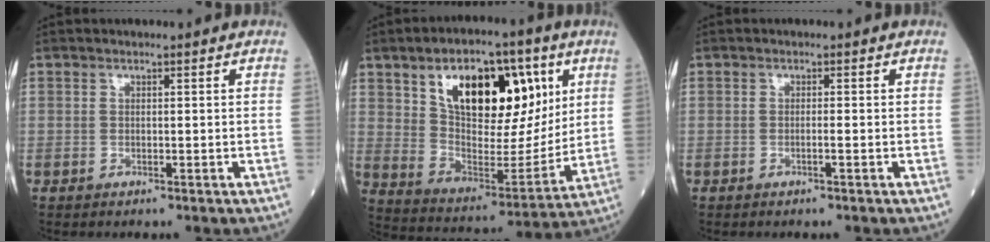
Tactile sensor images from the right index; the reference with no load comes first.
{"total": 20.6, "force": [8.1, 9.4, 16.4], "torque": [-0.268, 0.015, 0.138]}
{"total": 1.0, "force": [-0.5, -0.2, 0.9], "torque": [-0.016, 0.001, -0.009]}